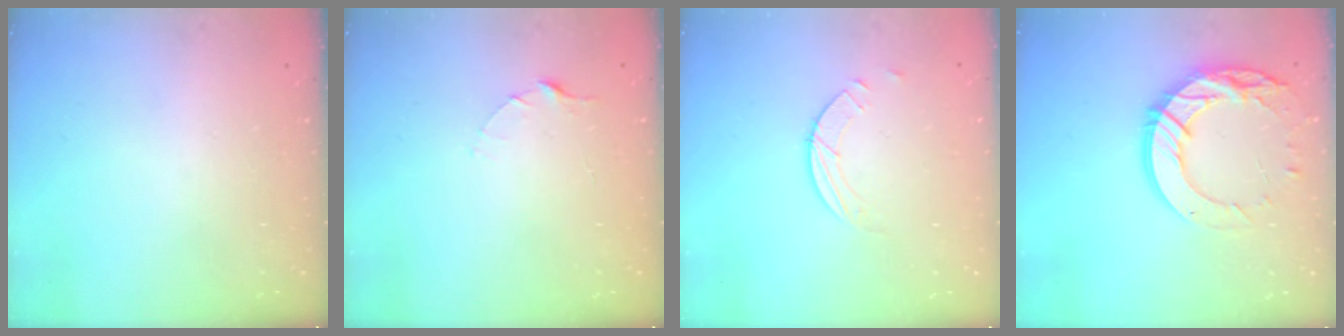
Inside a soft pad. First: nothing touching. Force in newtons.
{"total": 2.5, "press": 2.5, "slide": 0.3}
{"total": 2.6, "press": 2.6, "slide": 0.3}
{"total": 16.8, "press": 16.8, "slide": 1.4}